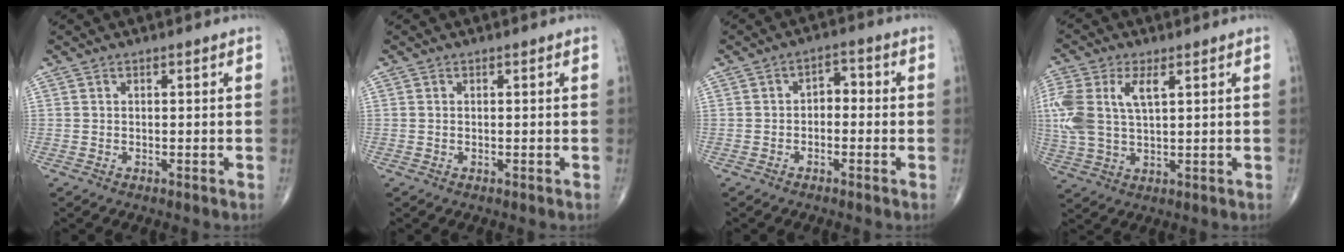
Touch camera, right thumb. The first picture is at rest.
{"total": 0.0}
{"total": 3.3, "force": [-0.7, 2.3, 2.3], "torque": [-0.021, 0.022, -0.022]}
{"total": 12.8, "force": [3.3, 6.7, 10.4], "torque": [-0.257, 0.012, 0.070]}